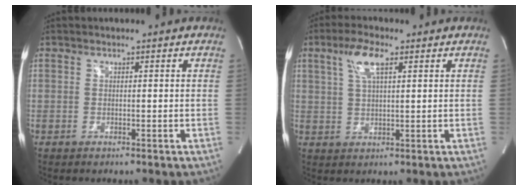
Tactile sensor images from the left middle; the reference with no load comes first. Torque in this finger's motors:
{"motor_torque": [0.72, -0.67, 0.31, 0.08]}